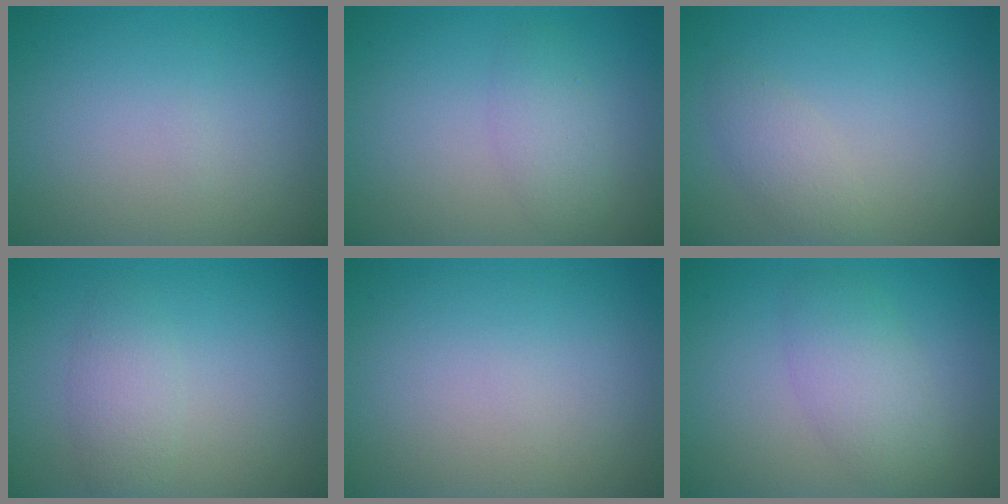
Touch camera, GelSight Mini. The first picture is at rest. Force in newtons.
{"total": 2.0, "press": 2.0, "slide": 0.1}
{"total": 1.8, "press": 1.8, "slide": 0.1}
{"total": 2.2, "press": 2.2, "slide": 0.1}
{"total": 0.0}
{"total": 3.5, "press": 3.5, "slide": 0.4}